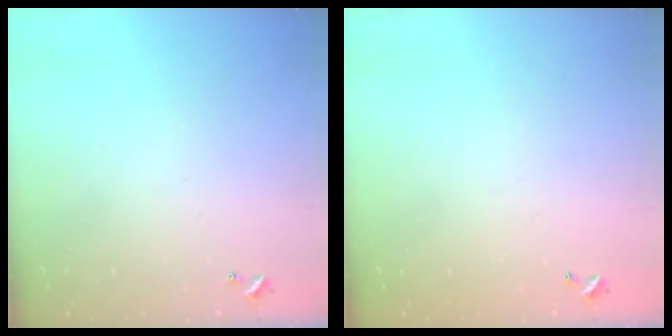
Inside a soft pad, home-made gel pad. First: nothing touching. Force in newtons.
{"total": 2.8, "press": 2.8, "slide": 0.1}